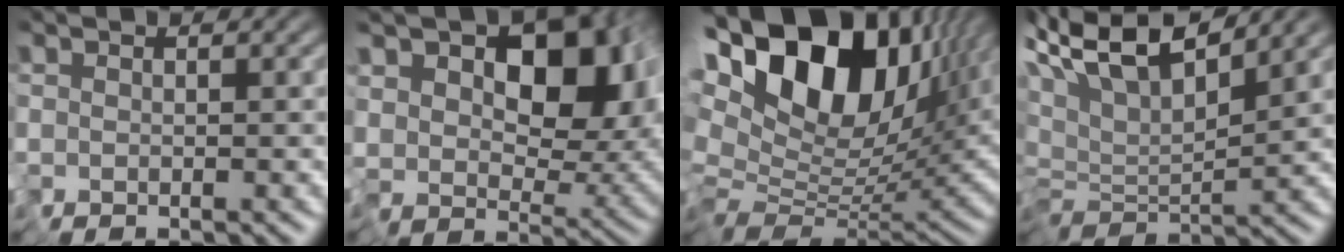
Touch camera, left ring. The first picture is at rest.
{"total": 11.3, "force": [3.8, 6.9, 8.2], "torque": [-0.107, 0.001, 0.059]}
{"total": 17.4, "force": [8.0, 9.7, 12.1], "torque": [-0.254, 0.039, 0.139]}
{"total": 8.0, "force": [4.9, 1.7, 6.1], "torque": [-0.127, 0.018, 0.083]}